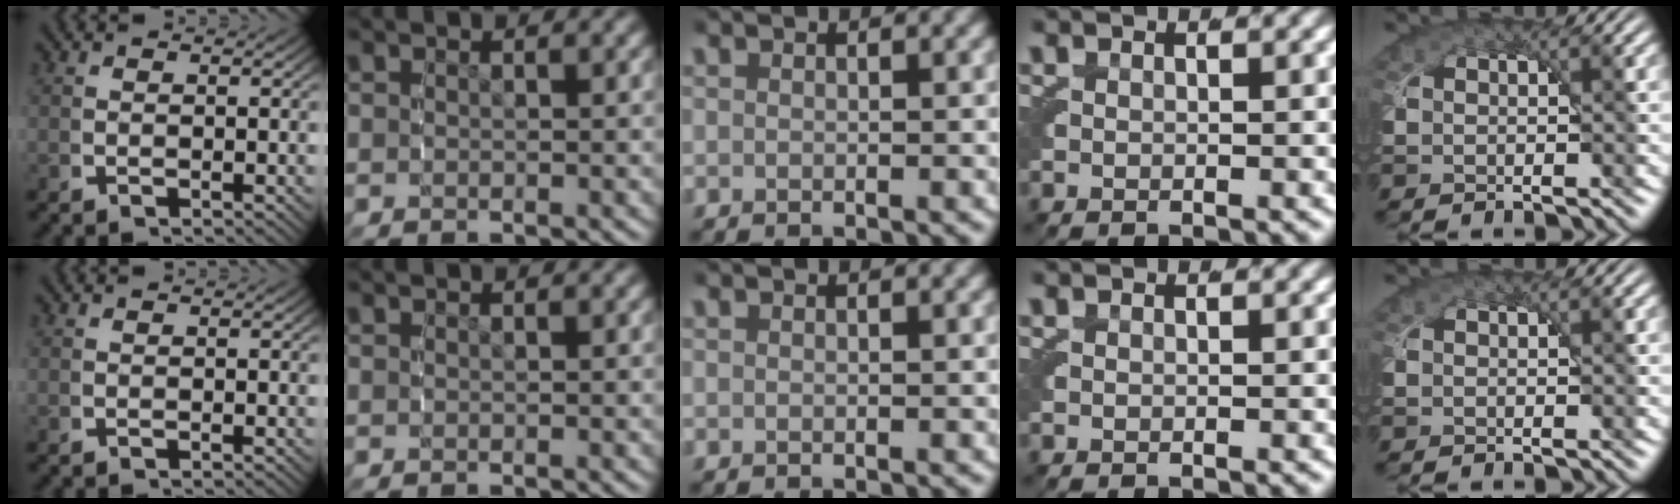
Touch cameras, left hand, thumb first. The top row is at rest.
{}